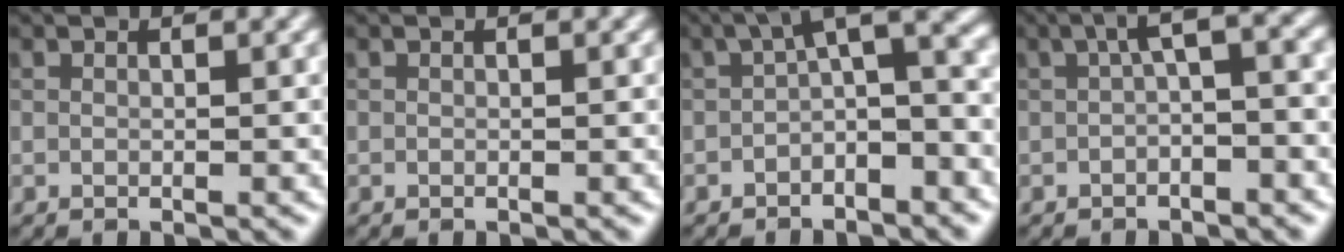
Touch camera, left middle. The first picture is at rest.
{"total": 0.0}
{"total": 5.3, "force": [-0.7, 2.0, 4.8], "torque": [-0.059, 0.019, -0.029]}
{"total": 3.2, "force": [0.0, 0.8, 3.1], "torque": [-0.050, 0.017, -0.006]}